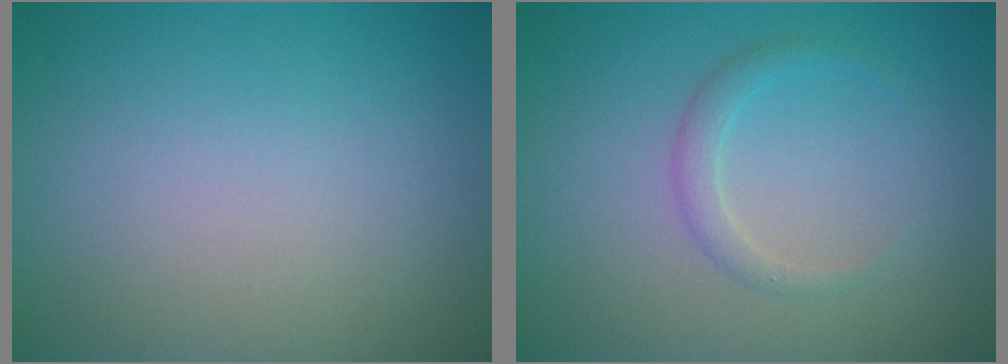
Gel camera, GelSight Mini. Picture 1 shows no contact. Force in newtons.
{"total": 1.5, "press": 1.5, "slide": 0.2}